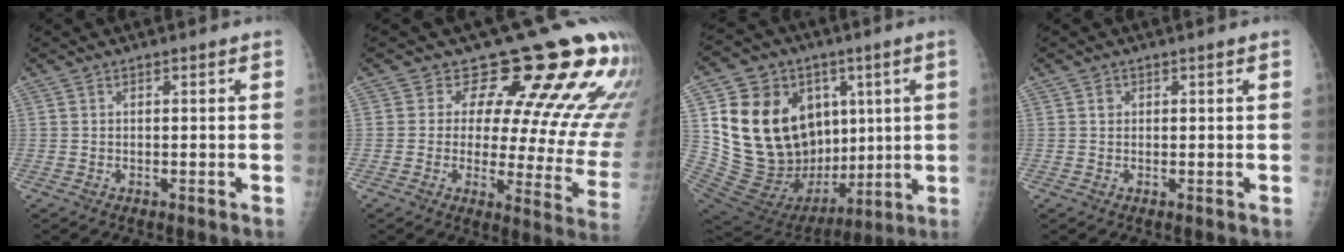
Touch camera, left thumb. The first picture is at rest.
{"total": 17.3, "force": [12.6, 5.9, 10.3], "torque": [-0.079, -0.085, 0.140]}
{"total": 28.5, "force": [5.4, 19.1, 20.5], "torque": [-0.342, -0.007, 0.115]}
{"total": 1.0, "force": [0.4, 0.7, 0.5], "torque": [-0.004, -0.001, 0.007]}